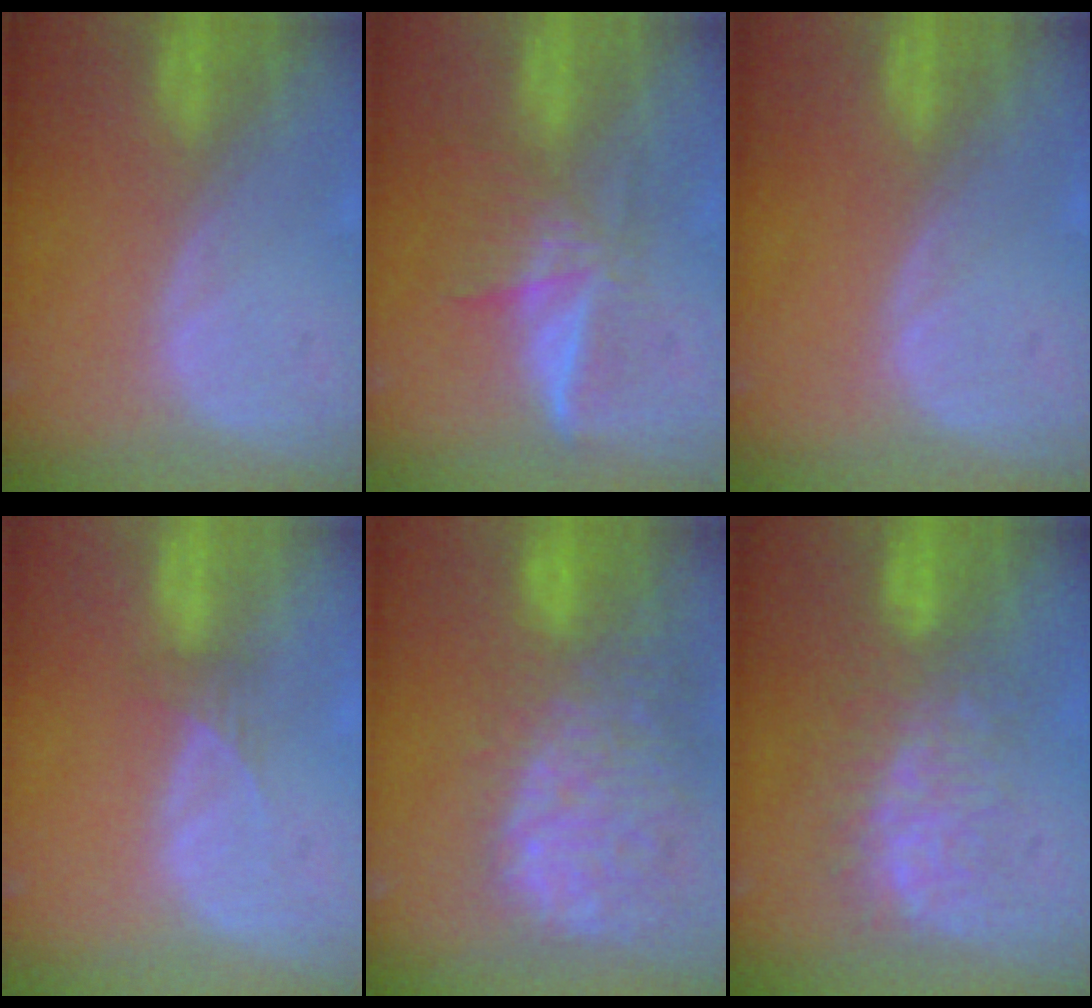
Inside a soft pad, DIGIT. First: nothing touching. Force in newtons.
{"total": 5.9, "press": 5.4, "slide": 2.4}
{"total": 0.0}
{"total": 1.6, "press": 1.3, "slide": 0.9}
{"total": 13.5, "press": 11.4, "slide": 7.3}
{"total": 7.6, "press": 7.5, "slide": 1.2}